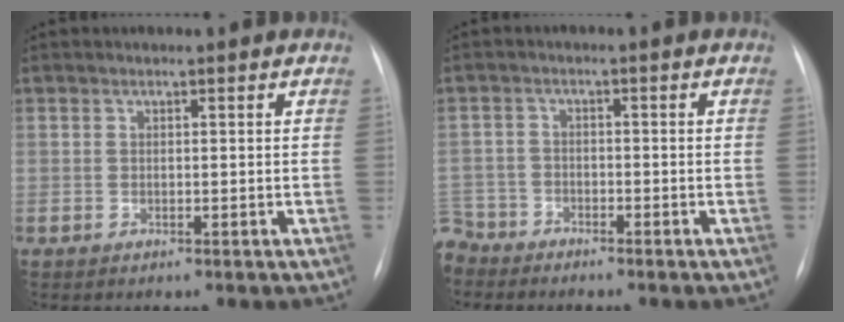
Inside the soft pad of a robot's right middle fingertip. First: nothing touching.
{"total": 5.0, "force": [-4.5, 2.0, -0.3], "torque": [0.016, -0.006, -0.091]}